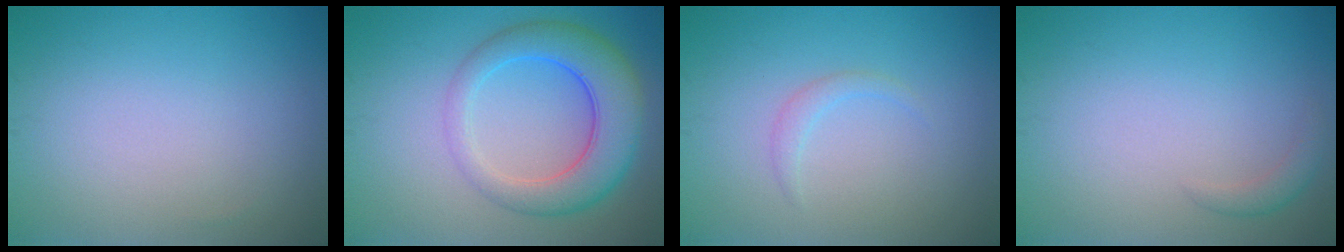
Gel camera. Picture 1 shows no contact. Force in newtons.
{"total": 6.6, "press": 6.6, "slide": 0.3}
{"total": 0.9, "press": 0.9, "slide": 0.1}
{"total": 1.1, "press": 1.1, "slide": 0.1}